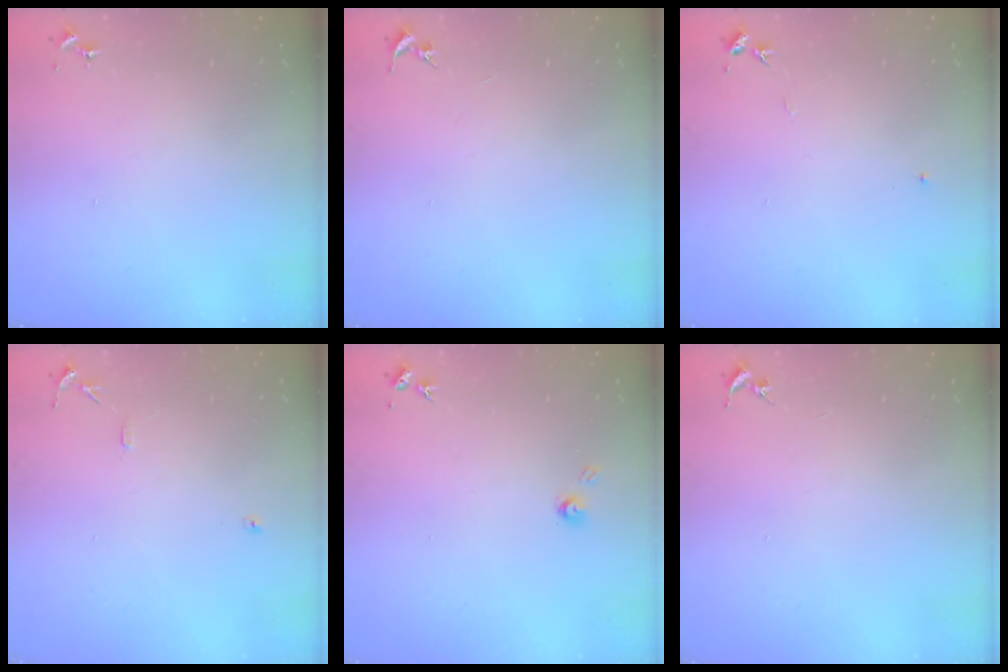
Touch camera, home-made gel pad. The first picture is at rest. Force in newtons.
{"total": 0.0}
{"total": 4.7, "press": 4.7, "slide": 0.5}
{"total": 6.1, "press": 6.0, "slide": 0.6}
{"total": 3.9, "press": 3.9, "slide": 0.4}
{"total": 0.0}